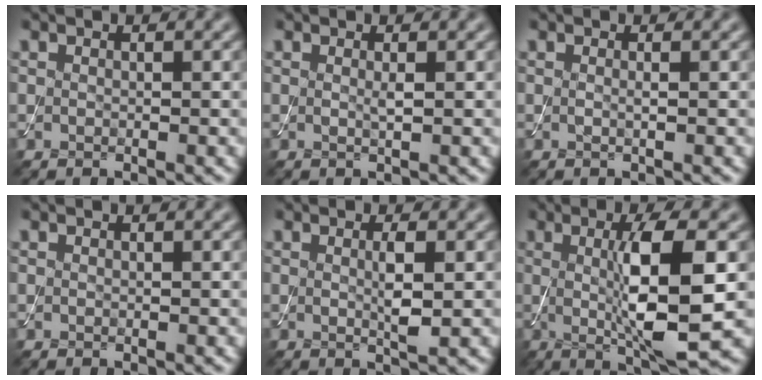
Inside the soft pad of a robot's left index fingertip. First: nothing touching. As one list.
[{"total": 0.7, "force": [0.1, 0.0, 0.6], "torque": [-0.014, -0.001, 0.001]}, {"total": 0.7, "force": [0.0, 0.2, 0.7], "torque": [-0.012, 0.000, -0.003]}, {"total": 0.0}, {"total": 2.1, "force": [0.2, 0.3, 2.1], "torque": [-0.040, -0.002, 0.002]}, {"total": 8.1, "force": [0.2, 1.6, 7.9], "torque": [-0.128, -0.010, 0.008]}]